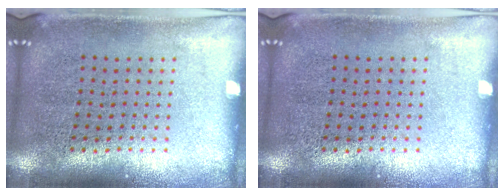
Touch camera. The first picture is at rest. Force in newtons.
{"total": 0.0}